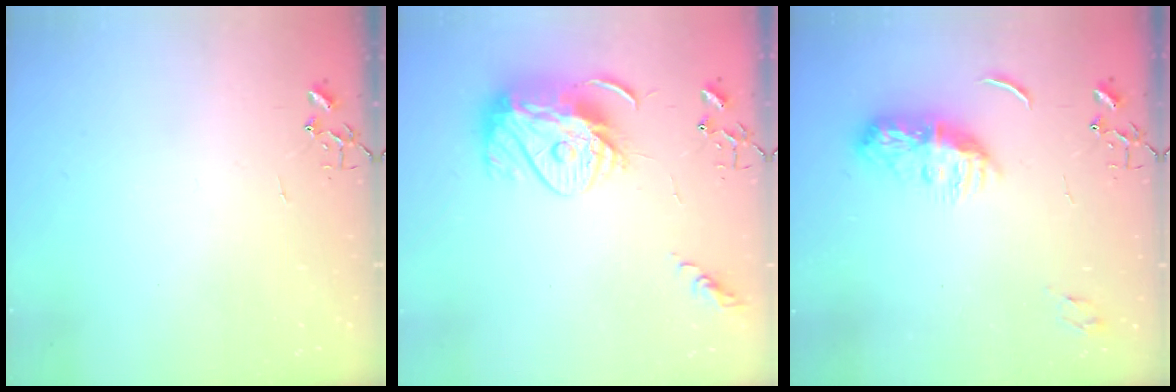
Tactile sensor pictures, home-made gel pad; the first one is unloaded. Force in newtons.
{"total": 14.0, "press": 13.9, "slide": 1.4}
{"total": 9.4, "press": 9.4, "slide": 0.4}